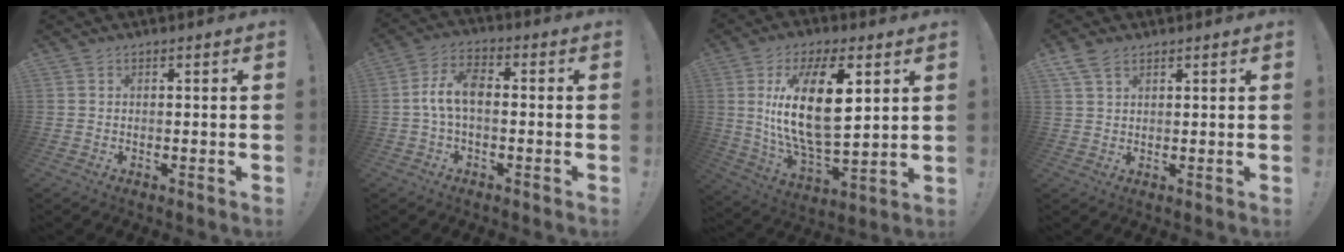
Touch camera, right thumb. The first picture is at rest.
{"total": 8.7, "force": [-0.5, 4.6, 7.4], "torque": [-0.152, 0.012, -0.005]}
{"total": 21.4, "force": [5.4, 9.3, 18.4], "torque": [-0.353, -0.021, 0.084]}
{"total": 5.3, "force": [3.4, 2.7, 3.0], "torque": [-0.064, -0.007, 0.068]}